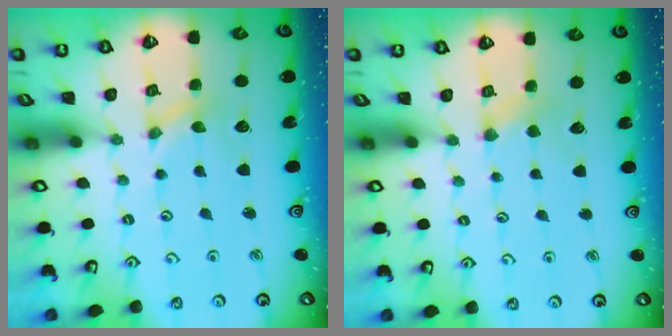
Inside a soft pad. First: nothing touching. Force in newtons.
{"total": 2.8, "press": 2.7, "slide": 0.6}